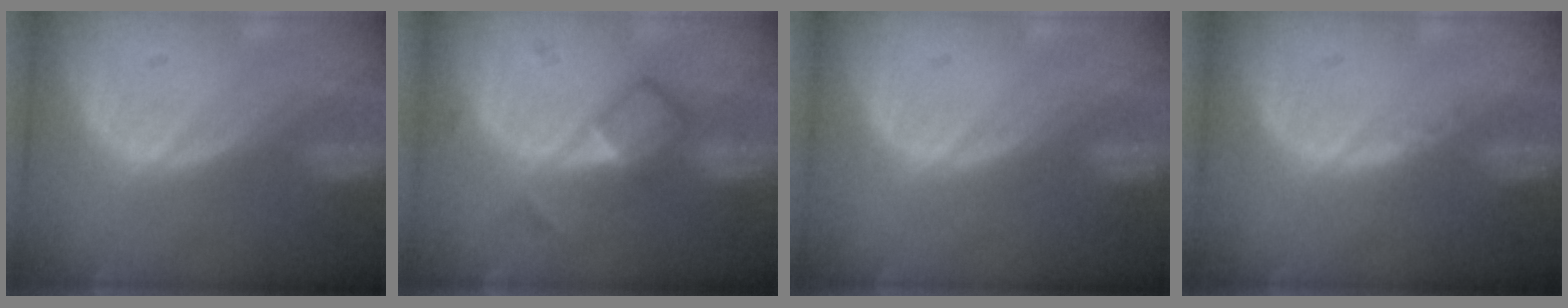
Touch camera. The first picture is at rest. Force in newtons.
{"total": 4.8, "press": 4.6, "slide": 1.3}
{"total": 0.0}
{"total": 0.6, "press": 0.5, "slide": 0.4}